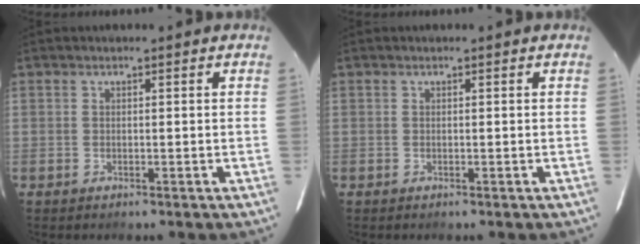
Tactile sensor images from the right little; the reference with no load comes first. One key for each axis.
{"total": 0.0}